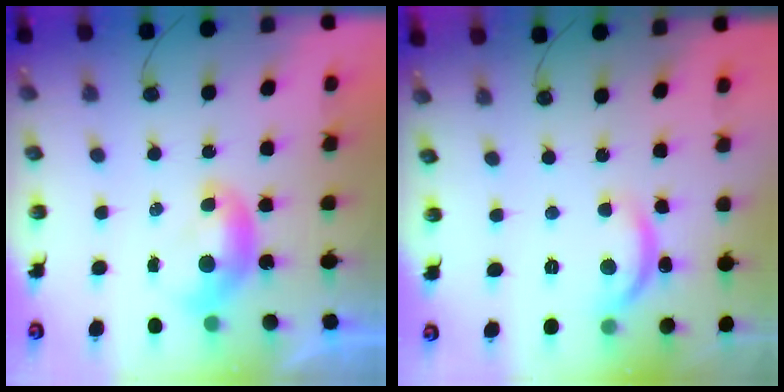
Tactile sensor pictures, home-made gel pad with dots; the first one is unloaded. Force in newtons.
{"total": 5.1, "press": 5.1, "slide": 0.5}